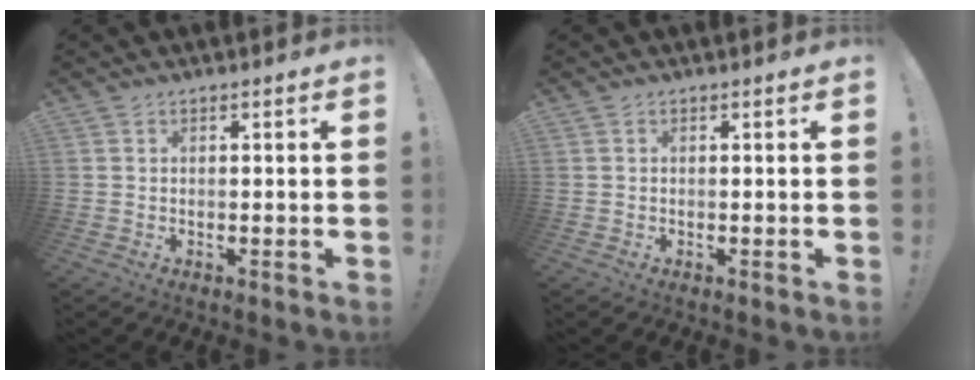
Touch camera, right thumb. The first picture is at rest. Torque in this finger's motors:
{"motor_torque": [-0.15, -0.02, 0.24, -0.11, -0.06]}